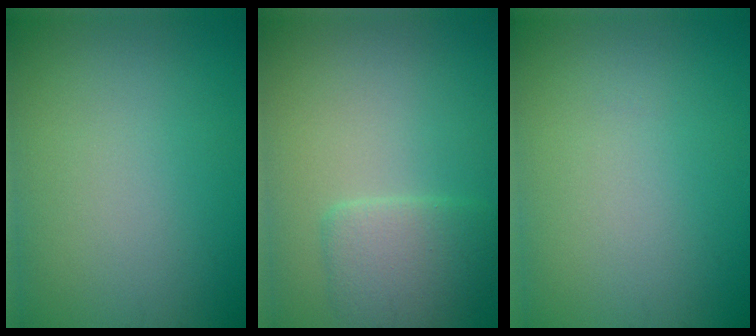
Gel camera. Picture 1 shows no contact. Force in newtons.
{"total": 3.1, "press": 3.1, "slide": 0.2}
{"total": 0.0}